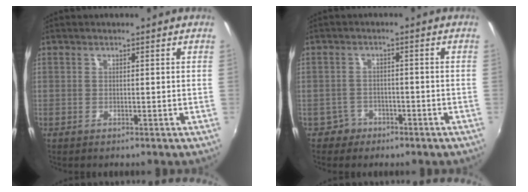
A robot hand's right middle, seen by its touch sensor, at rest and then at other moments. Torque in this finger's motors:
{"motor_torque": [-0.29, -0.29, -0.06, -0.02]}